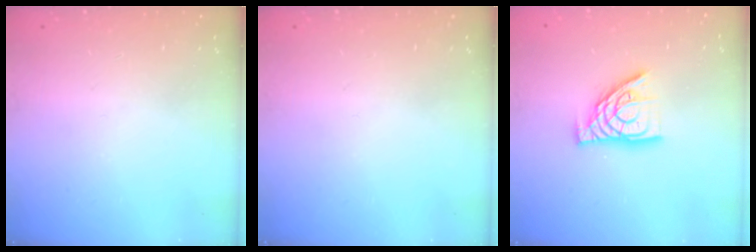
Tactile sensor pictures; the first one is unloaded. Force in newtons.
{"total": 0.0}
{"total": 12.1, "press": 12.0, "slide": 1.4}